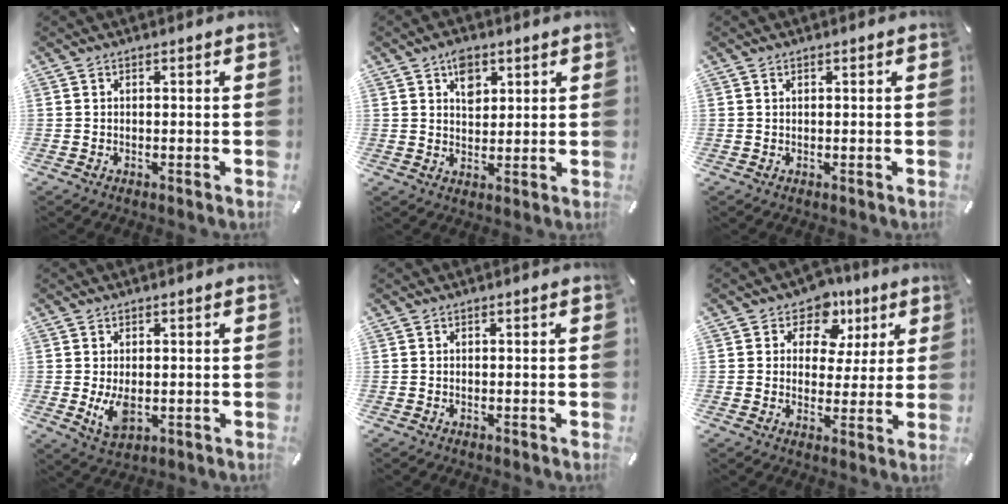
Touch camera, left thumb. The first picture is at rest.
{"total": 5.1, "force": [2.5, 3.6, 2.6], "torque": [-0.028, -0.007, 0.040]}
{"total": 0.0}
{"total": 5.5, "force": [-0.3, 3.2, 4.4], "torque": [-0.089, -0.010, -0.009]}
{"total": 0.0}
{"total": 8.7, "force": [4.1, 6.9, 3.3], "torque": [-0.047, -0.029, 0.071]}